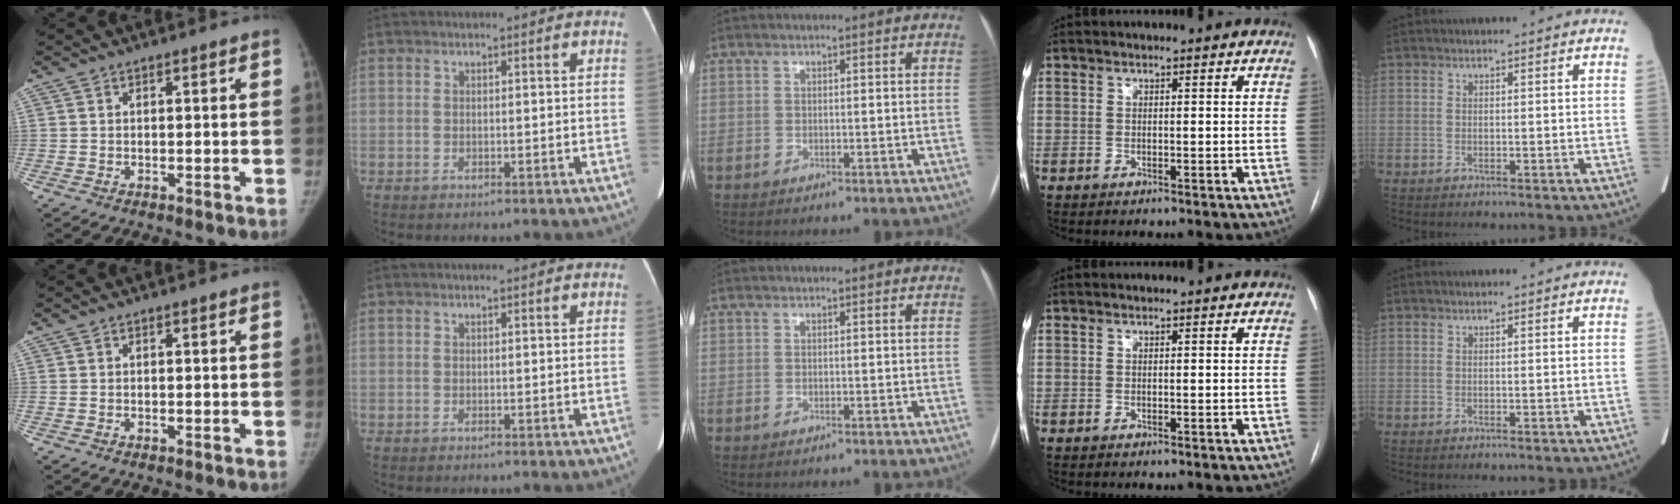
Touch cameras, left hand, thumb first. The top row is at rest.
{}